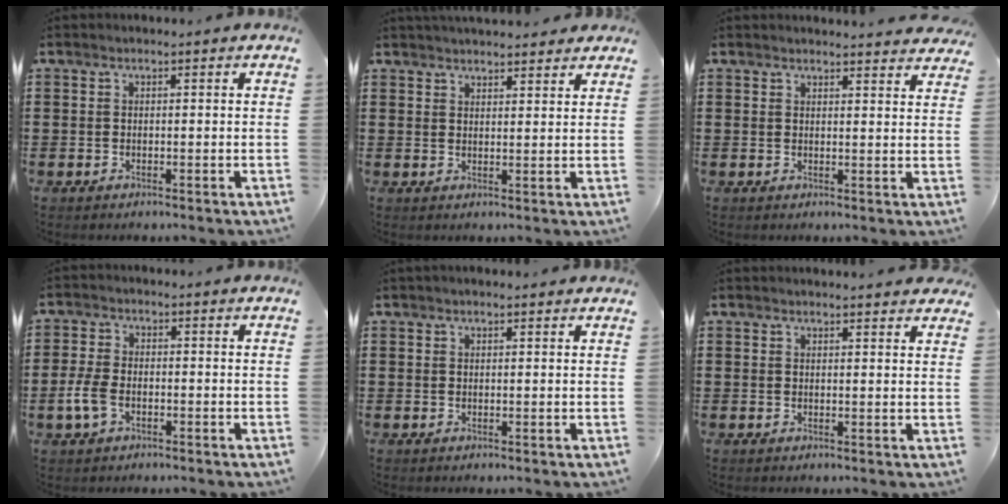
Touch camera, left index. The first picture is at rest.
{"total": 2.6, "force": [2.6, 0.4, 0.2], "torque": [-0.009, -0.004, 0.050]}
{"total": 2.4, "force": [2.4, 0.1, 0.3], "torque": [-0.003, -0.009, 0.044]}
{"total": 4.2, "force": [-1.4, 2.3, 3.2], "torque": [-0.082, -0.004, -0.032]}
{"total": 1.0, "force": [0.9, 0.1, 0.4], "torque": [-0.009, 0.001, 0.017]}
{"total": 1.8, "force": [1.8, 0.1, 0.4], "torque": [-0.004, -0.004, 0.033]}